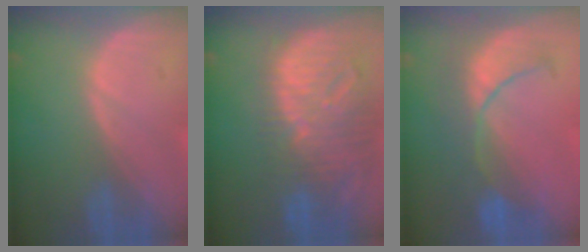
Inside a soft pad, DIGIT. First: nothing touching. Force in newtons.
{"total": 12.8, "press": 11.2, "slide": 6.3}
{"total": 7.9, "press": 7.7, "slide": 1.5}